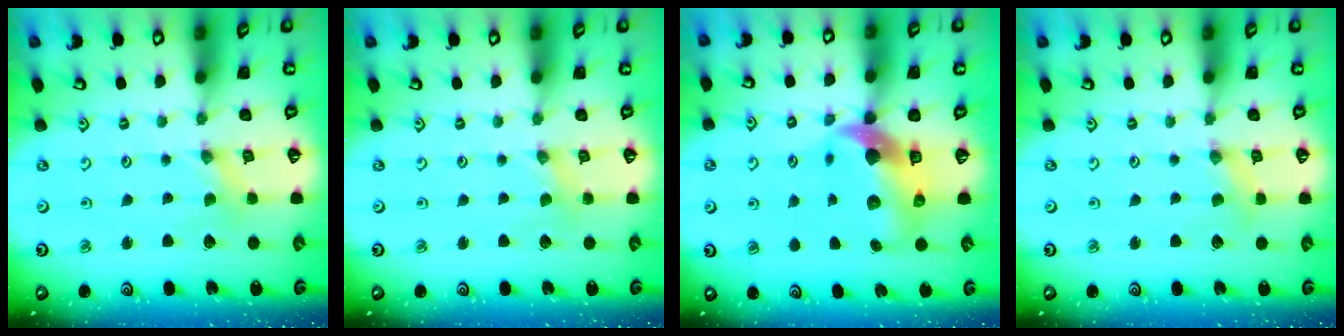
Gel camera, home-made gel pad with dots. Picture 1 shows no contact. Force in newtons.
{"total": 1.2, "press": 1.1, "slide": 0.2}
{"total": 11.3, "press": 11.2, "slide": 1.8}
{"total": 2.4, "press": 2.4, "slide": 0.3}